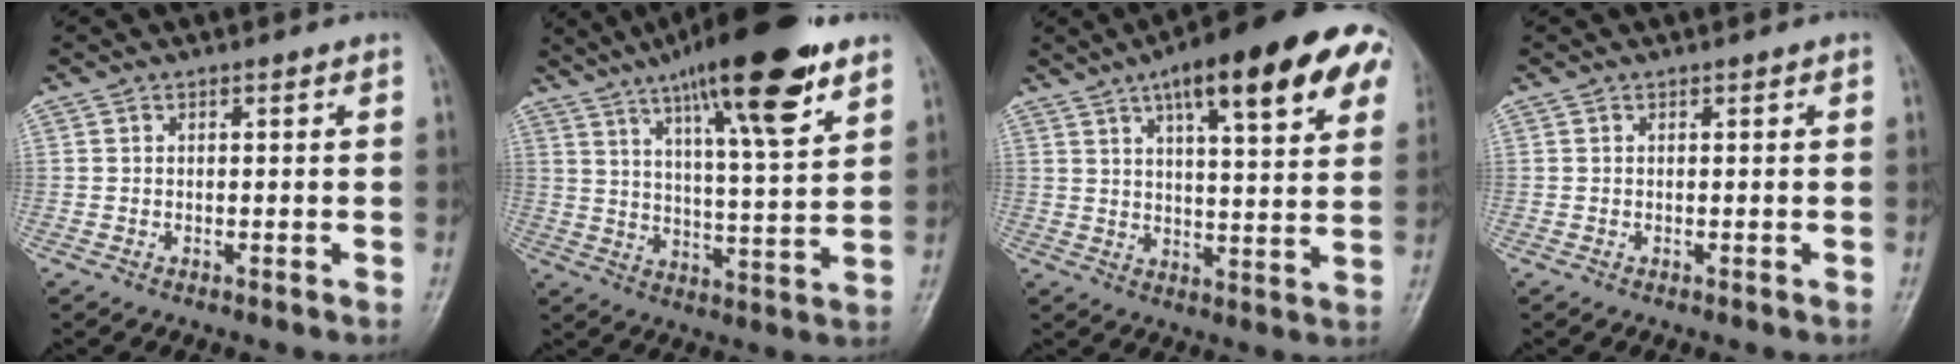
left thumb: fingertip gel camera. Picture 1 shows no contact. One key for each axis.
{"total": 17.5, "fx": 10.1, "fy": 3.7, "fz": 13.8, "tx": -0.197, "ty": -0.033, "tz": 0.155}
{"total": 22.4, "fx": 11.0, "fy": 6.4, "fz": 18.5, "tx": -0.237, "ty": -0.003, "tz": 0.150}
{"total": 0.0}